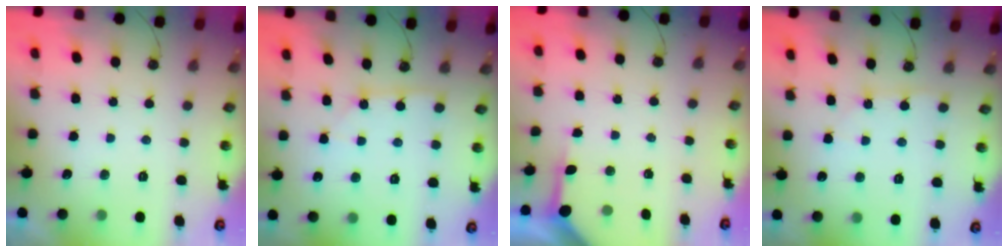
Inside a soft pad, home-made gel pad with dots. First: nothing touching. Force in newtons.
{"total": 2.0, "press": 2.0, "slide": 0.3}
{"total": 3.8, "press": 3.8, "slide": 0.2}
{"total": 2.8, "press": 2.8, "slide": 0.3}